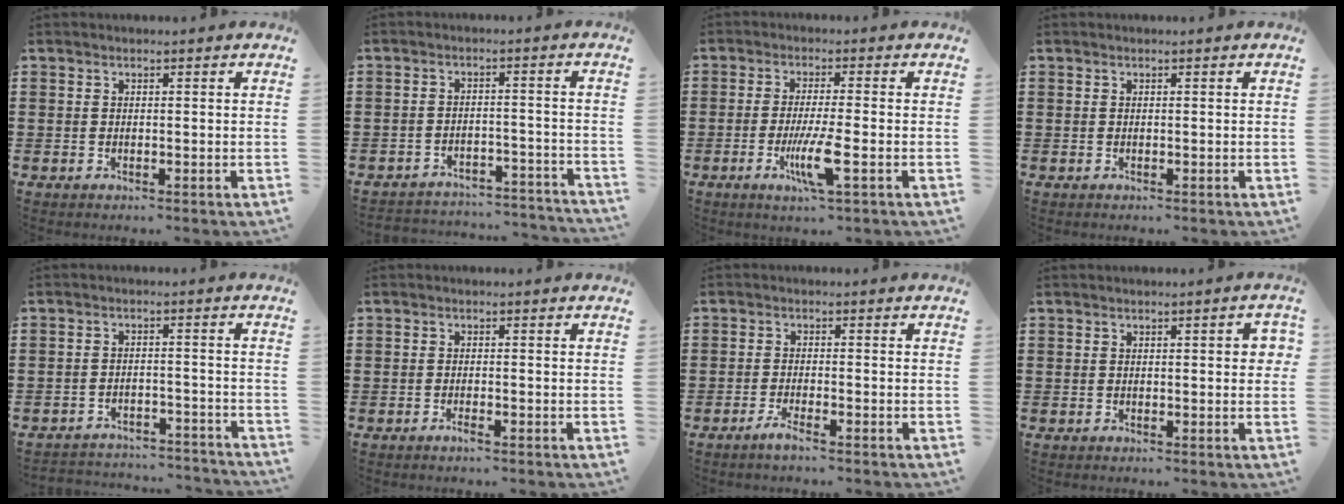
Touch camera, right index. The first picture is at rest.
{"total": 3.8, "force": [-3.7, 0.5, 0.5], "torque": [-0.014, 0.004, -0.078]}
{"total": 6.6, "force": [-2.2, 0.5, 6.2], "torque": [-0.121, -0.021, -0.041]}
{"total": 0.0}
{"total": 3.4, "force": [-3.4, 0.3, 0.3], "torque": [-0.010, 0.002, -0.072]}
{"total": 1.1, "force": [-0.8, 0.1, 0.8], "torque": [-0.015, -0.005, -0.013]}
{"total": 1.9, "force": [-1.4, -0.1, 1.2], "torque": [-0.027, -0.004, -0.028]}
{"total": 1.7, "force": [0.2, 0.4, 1.6], "torque": [-0.021, 0.000, -0.001]}